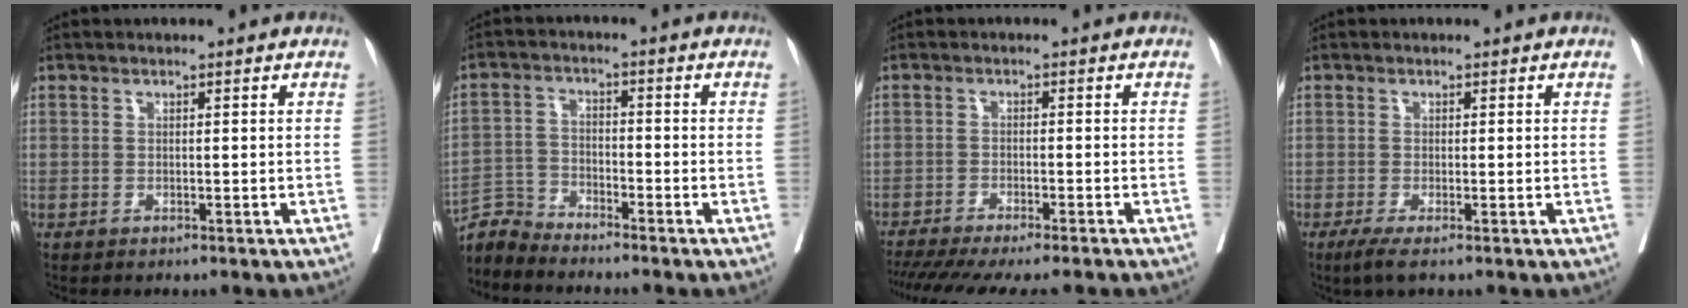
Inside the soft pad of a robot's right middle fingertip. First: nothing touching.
{"total": 4.5, "force": [-4.3, -0.4, -1.2], "torque": [0.020, -0.005, -0.087]}
{"total": 15.1, "force": [-13.1, 1.1, 7.3], "torque": [-0.120, -0.034, -0.187]}
{"total": 2.3, "force": [-1.2, -0.1, 1.9], "torque": [-0.038, -0.010, -0.026]}